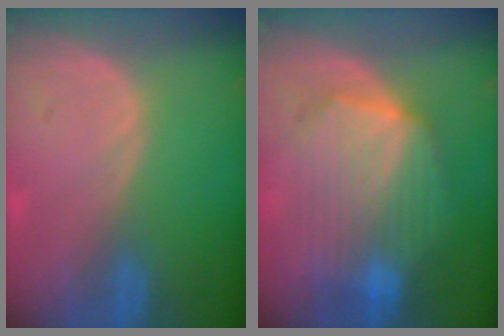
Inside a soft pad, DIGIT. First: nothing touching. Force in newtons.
{"total": 9.4, "press": 9.4, "slide": 0.5}